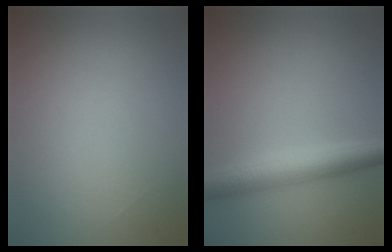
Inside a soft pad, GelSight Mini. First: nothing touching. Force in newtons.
{"total": 4.4, "press": 4.4, "slide": 0.0}